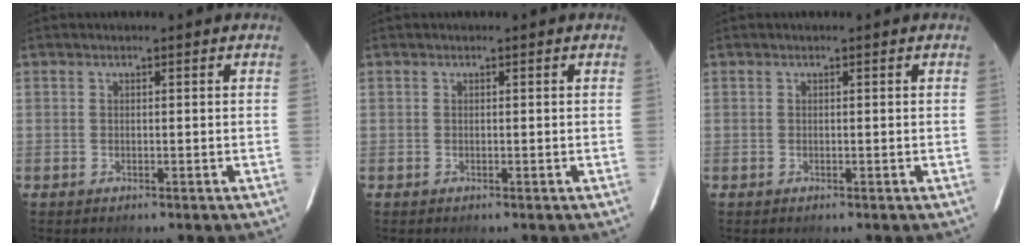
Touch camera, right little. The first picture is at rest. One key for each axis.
{"total": 0.0}
{"total": 0.0}